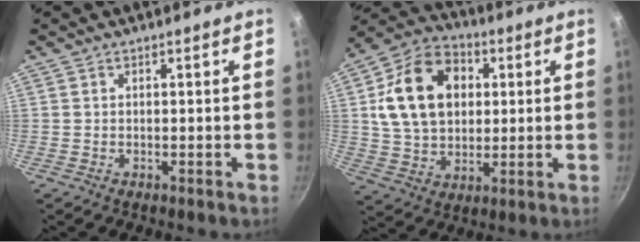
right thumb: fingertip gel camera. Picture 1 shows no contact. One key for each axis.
{"total": 18.1, "fx": 3.7, "fy": 13.3, "fz": 11.7, "tx": -0.182, "ty": 0.011, "tz": 0.056}